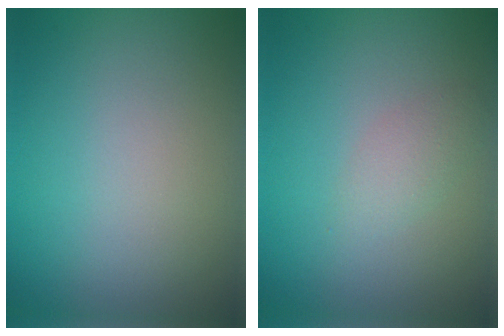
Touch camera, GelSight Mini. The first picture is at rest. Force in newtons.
{"total": 1.6, "press": 1.6, "slide": 0.0}